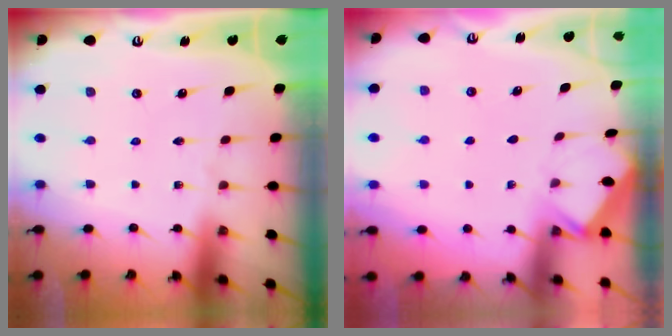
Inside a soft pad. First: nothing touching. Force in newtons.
{"total": 1.7, "press": 1.6, "slide": 0.2}